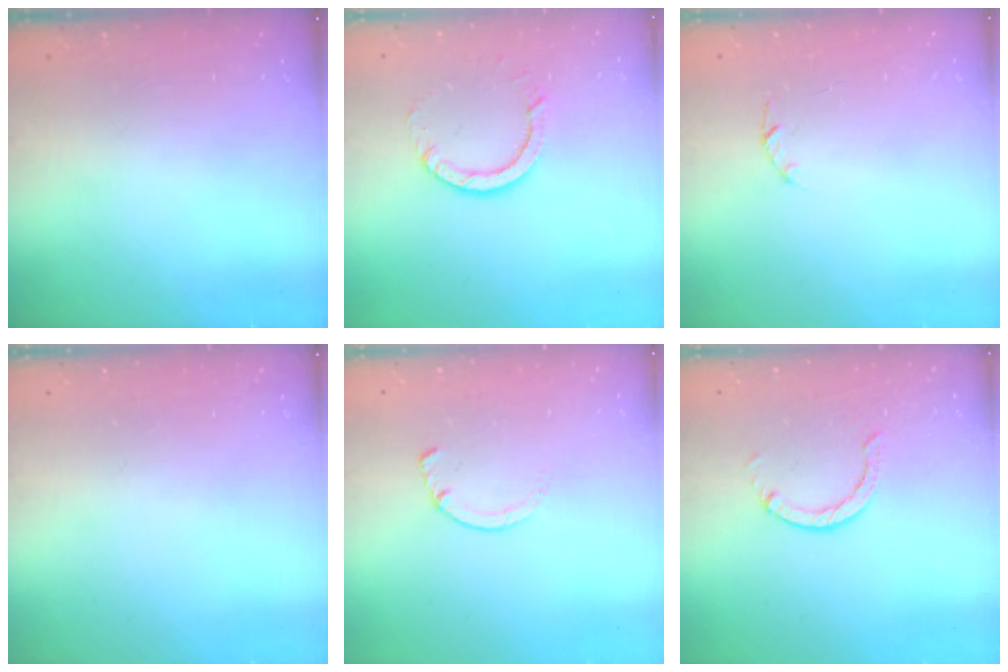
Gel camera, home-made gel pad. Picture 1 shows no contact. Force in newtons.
{"total": 5.6, "press": 5.6, "slide": 0.4}
{"total": 1.4, "press": 1.4, "slide": 0.3}
{"total": 0.0}
{"total": 1.4, "press": 1.4, "slide": 0.3}
{"total": 1.0, "press": 0.9, "slide": 0.3}